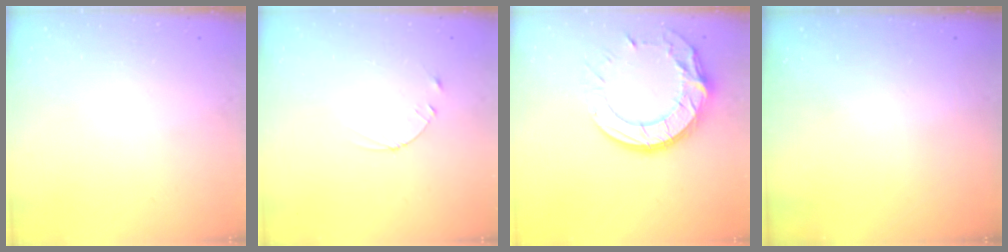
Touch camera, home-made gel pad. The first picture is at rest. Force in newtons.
{"total": 2.4, "press": 2.3, "slide": 0.2}
{"total": 18.1, "press": 18.1, "slide": 1.3}
{"total": 0.0}